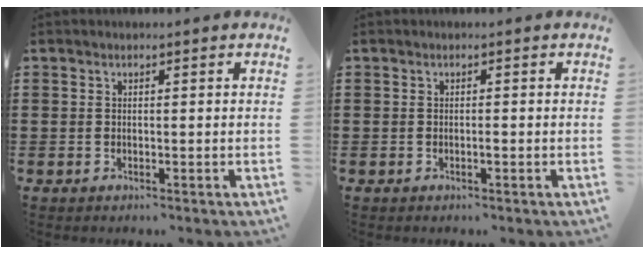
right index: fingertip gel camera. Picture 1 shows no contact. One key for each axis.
{"total": 0.6, "fx": -0.2, "fy": 0.1, "fz": 0.5, "tx": -0.010, "ty": -0.002, "tz": -0.005}